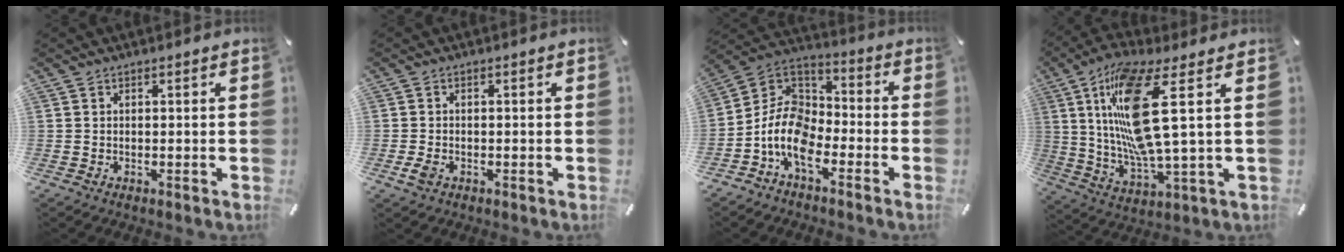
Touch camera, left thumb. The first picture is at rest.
{"total": 2.4, "force": [-0.9, 1.4, 1.8], "torque": [-0.044, -0.003, -0.018]}
{"total": 12.1, "force": [-7.3, 7.1, 6.5], "torque": [-0.149, 0.018, -0.145]}
{"total": 20.0, "force": [5.4, 4.2, 18.8], "torque": [-0.396, -0.022, 0.072]}